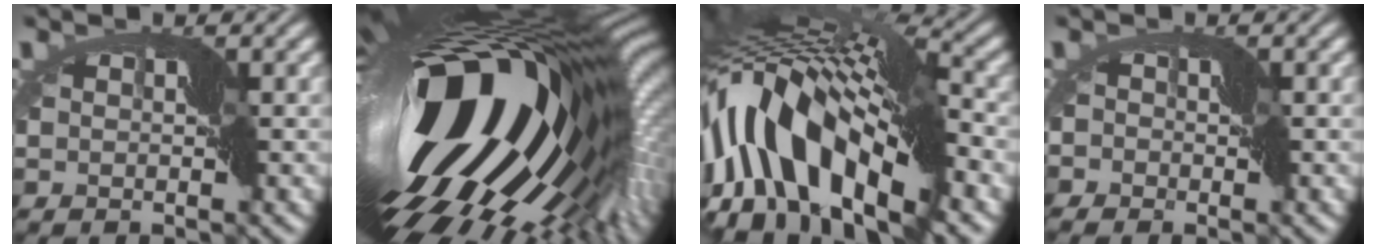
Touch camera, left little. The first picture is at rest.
{"total": 21.2, "force": [-0.1, 9.5, 19.0], "torque": [-0.312, -0.043, -0.024]}
{"total": 13.8, "force": [-3.4, 6.6, 11.7], "torque": [-0.199, 0.022, -0.070]}
{"total": 2.7, "force": [-1.9, 1.8, 0.1], "torque": [0.010, 0.008, -0.033]}